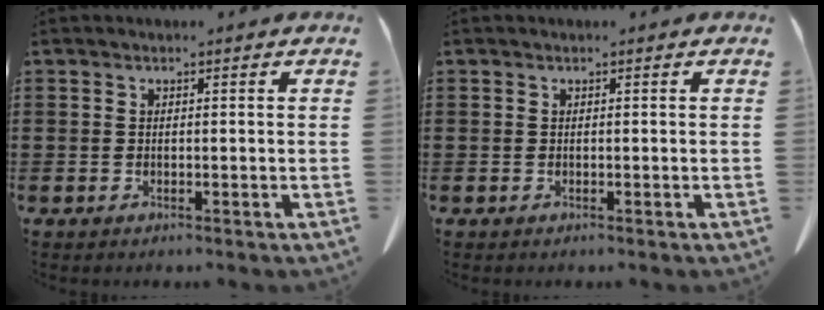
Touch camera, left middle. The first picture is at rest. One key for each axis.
{"total": 0.0}